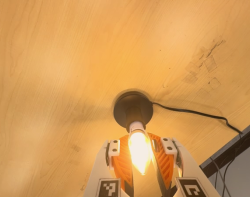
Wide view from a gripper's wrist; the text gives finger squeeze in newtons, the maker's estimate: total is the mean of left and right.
{"total": 15.9, "left": 14.8, "right": 16.9}